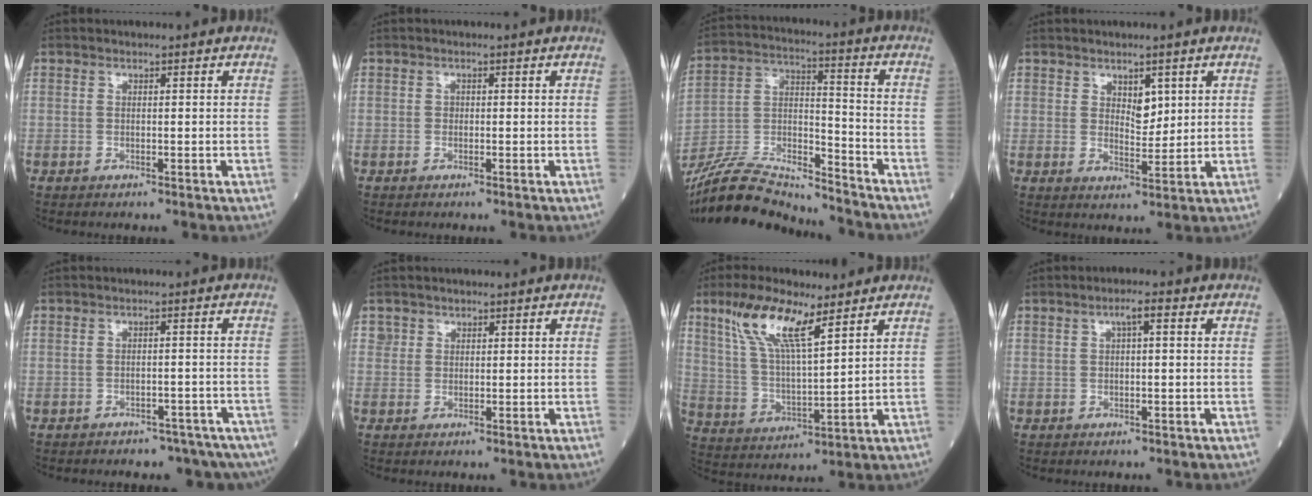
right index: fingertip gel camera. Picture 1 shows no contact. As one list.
[{"total": 0.8, "force": [-0.1, 0.6, 0.4], "torque": [-0.021, 0.012, 0.000]}, {"total": 19.7, "force": [-18.3, 2.8, 6.6], "torque": [-0.156, 0.008, -0.328]}, {"total": 4.2, "force": [1.8, 2.3, 3.1], "torque": [-0.060, 0.000, 0.039]}, {"total": 12.1, "force": [-9.3, 6.2, 4.8], "torque": [-0.088, 0.017, -0.104]}, {"total": 2.4, "force": [1.1, 2.2, 0.3], "torque": [0.000, 0.011, 0.021]}, {"total": 12.4, "force": [7.5, 2.9, 9.5], "torque": [-0.201, 0.012, 0.148]}, {"total": 2.9, "force": [1.0, 0.9, 2.6], "torque": [-0.058, 0.013, 0.020]}]